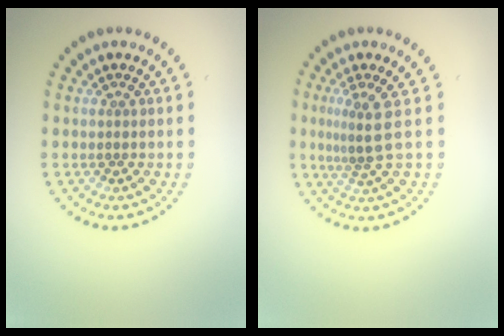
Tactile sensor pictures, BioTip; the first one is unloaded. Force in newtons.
{"total": 2.8, "press": 1.8, "slide": 2.2}